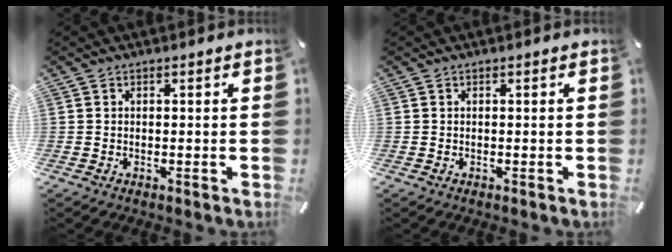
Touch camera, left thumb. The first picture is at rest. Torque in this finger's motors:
{"motor_torque": [-0.01, 0.00, -0.02, 0.02, 0.00]}